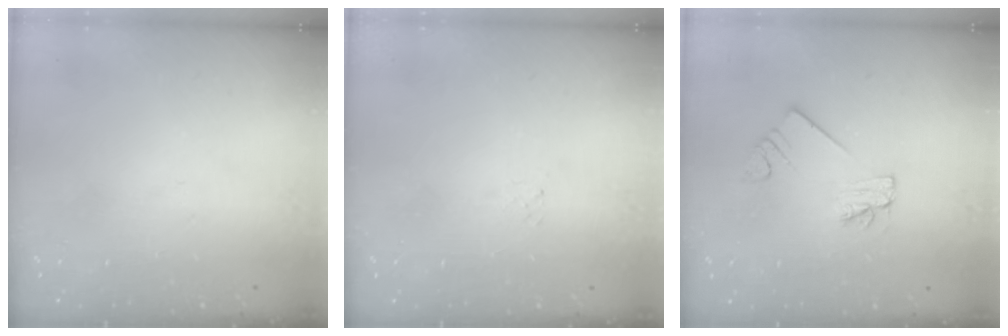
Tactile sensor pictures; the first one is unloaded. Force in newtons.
{"total": 1.5, "press": 1.5, "slide": 0.2}
{"total": 2.2, "press": 2.2, "slide": 0.1}